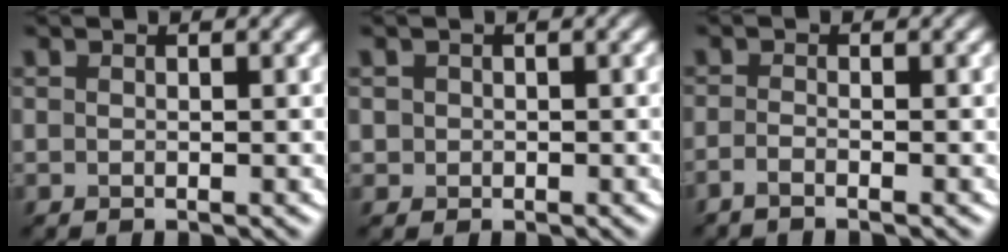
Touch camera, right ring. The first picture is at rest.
{"total": 0.9, "force": [0.2, 0.9, -0.1], "torque": [0.005, 0.000, 0.001]}
{"total": 1.3, "force": [-1.0, 0.2, 0.8], "torque": [-0.020, -0.006, -0.025]}